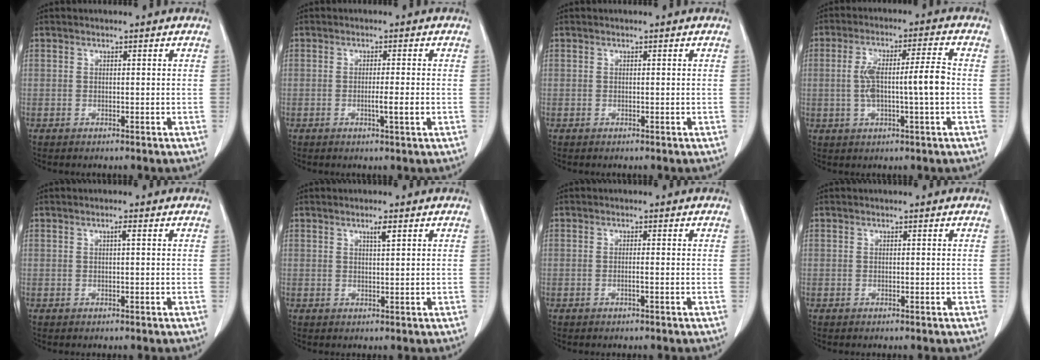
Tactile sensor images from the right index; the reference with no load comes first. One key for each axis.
{"total": 2.8, "fx": -0.7, "fy": -0.2, "fz": 2.7, "tx": -0.046, "ty": -0.005, "tz": -0.012}
{"total": 0.0}
{"total": 8.7, "fx": -0.6, "fy": 0.9, "fz": 8.6, "tx": -0.161, "ty": 0.019, "tz": -0.011}
{"total": 0.7, "fx": 0.2, "fy": 0.0, "fz": 0.7, "tx": -0.013, "ty": 0.002, "tz": 0.004}
{"total": 1.6, "fx": 0.9, "fy": 0.0, "fz": 1.3, "tx": -0.024, "ty": -0.002, "tz": 0.016}
{"total": 0.9, "fx": -0.3, "fy": -0.1, "fz": 0.8, "tx": -0.015, "ty": 0.000, "tz": -0.006}
{"total": 0.0}